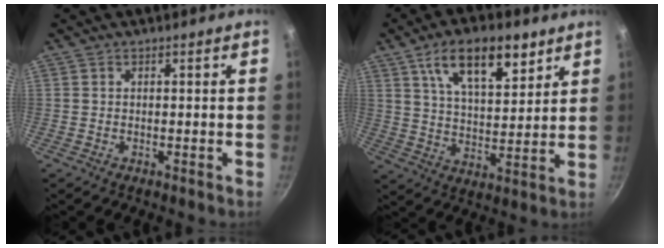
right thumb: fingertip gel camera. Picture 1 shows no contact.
{"total": 14.9, "force": [8.2, 6.6, 10.5], "torque": [-0.139, -0.033, 0.137]}